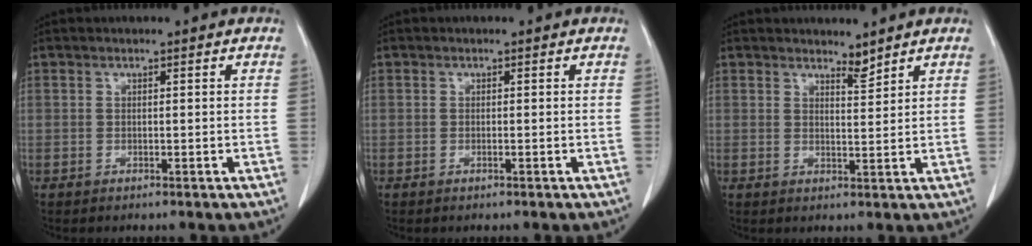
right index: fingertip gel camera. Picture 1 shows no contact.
{"total": 0.0}
{"total": 2.0, "force": [2.0, 0.1, 0.4], "torque": [-0.009, -0.006, 0.037]}